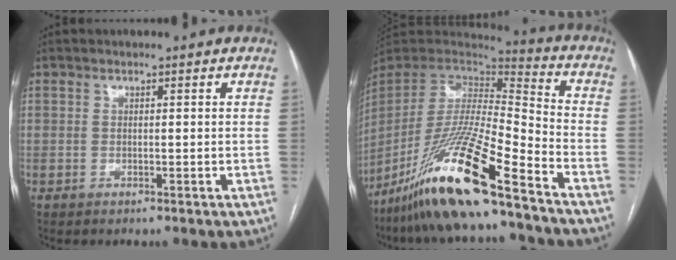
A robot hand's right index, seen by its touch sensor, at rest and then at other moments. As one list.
[{"total": 20.4, "force": [-14.5, 0.9, 14.4], "torque": [-0.299, -0.035, -0.273]}]